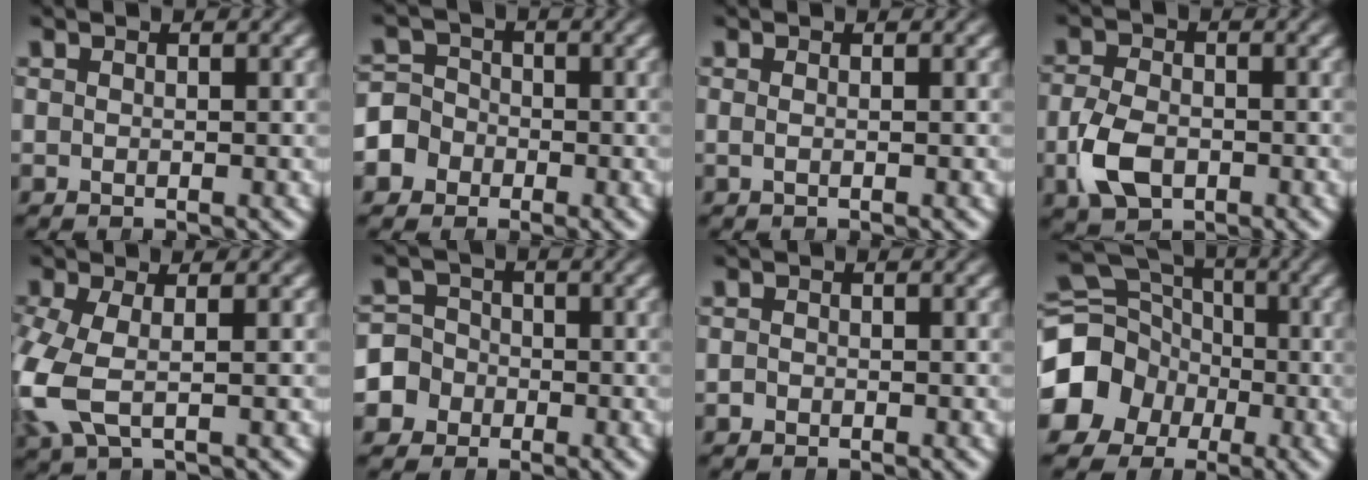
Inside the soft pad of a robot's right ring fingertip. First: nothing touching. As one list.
[{"total": 6.5, "force": [-1.9, 6.0, 1.7], "torque": [-0.032, -0.017, -0.034]}, {"total": 0.6, "force": [0.0, -0.6, 0.3], "torque": [-0.003, -0.002, 0.002]}, {"total": 3.7, "force": [-1.4, 2.3, 2.5], "torque": [-0.046, -0.011, -0.020]}, {"total": 5.2, "force": [-0.6, 3.6, 3.8], "torque": [-0.119, -0.021, 0.002]}, {"total": 8.7, "force": [-2.4, 8.0, 2.2], "torque": [-0.052, -0.028, -0.043]}, {"total": 0.6, "force": [-0.5, 0.2, -0.1], "torque": [0.000, -0.005, -0.008]}, {"total": 14.3, "force": [-1.3, 12.9, 6.0], "torque": [-0.127, -0.035, -0.029]}]